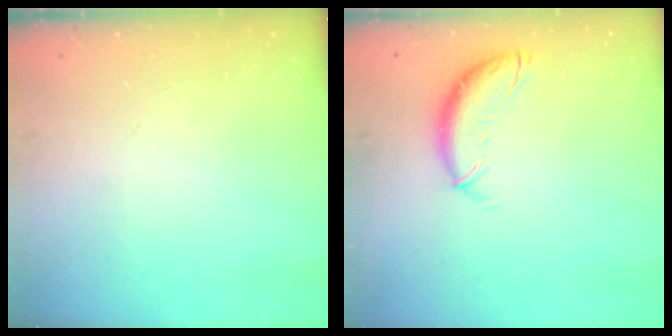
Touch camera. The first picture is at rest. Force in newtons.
{"total": 10.8, "press": 10.6, "slide": 1.8}